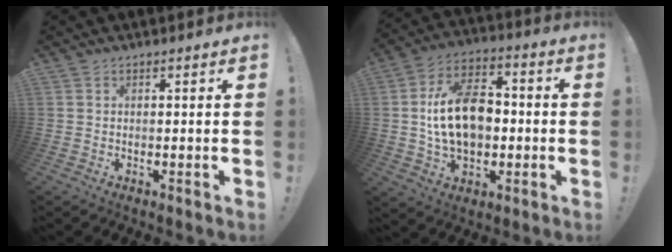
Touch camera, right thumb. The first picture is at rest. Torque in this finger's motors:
{"motor_torque": [1.99, 1.91, 0.25, 0.03, 0.11]}